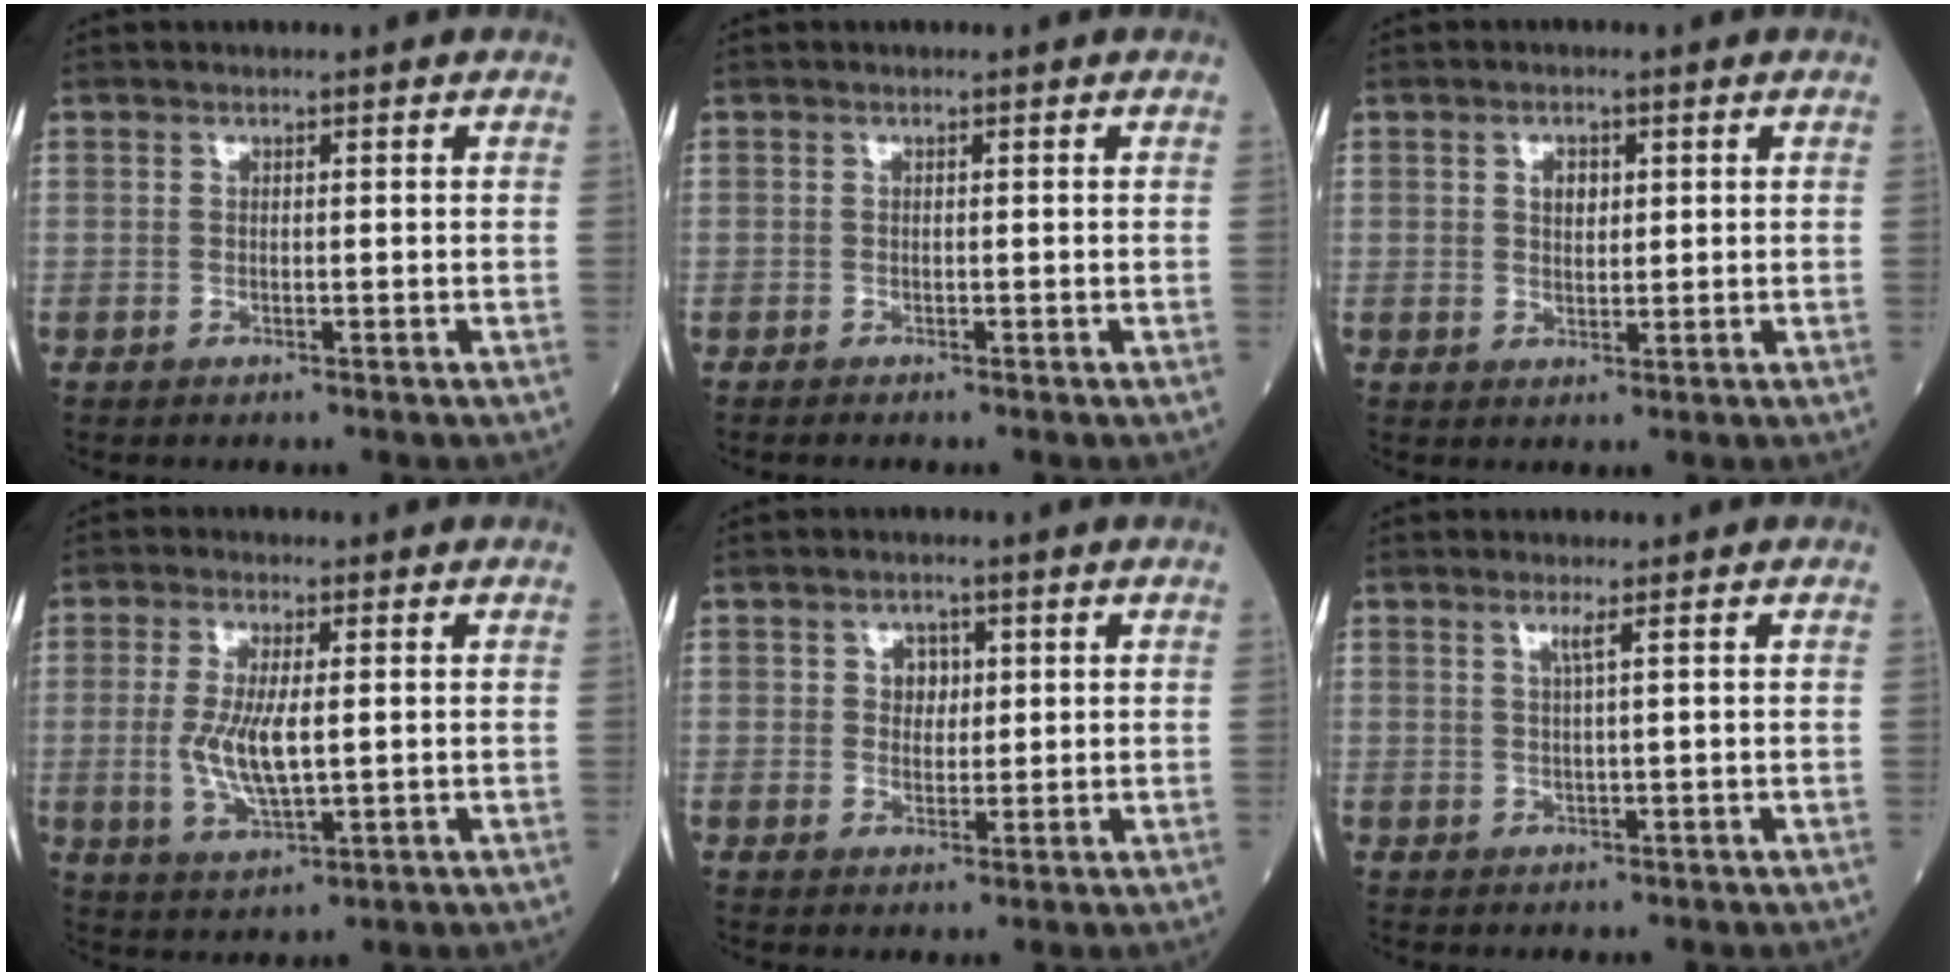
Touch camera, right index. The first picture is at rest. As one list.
[{"total": 0.6, "force": [-0.5, -0.2, 0.1], "torque": [-0.007, -0.003, -0.010]}, {"total": 2.4, "force": [0.7, 1.6, 1.7], "torque": [-0.027, 0.003, 0.011]}, {"total": 6.9, "force": [-0.1, 1.9, 6.6], "torque": [-0.139, -0.011, 0.001]}, {"total": 2.7, "force": [0.7, 2.2, 1.5], "torque": [-0.016, 0.003, 0.010]}, {"total": 1.3, "force": [0.6, -0.5, 1.1], "torque": [-0.028, -0.003, 0.013]}]